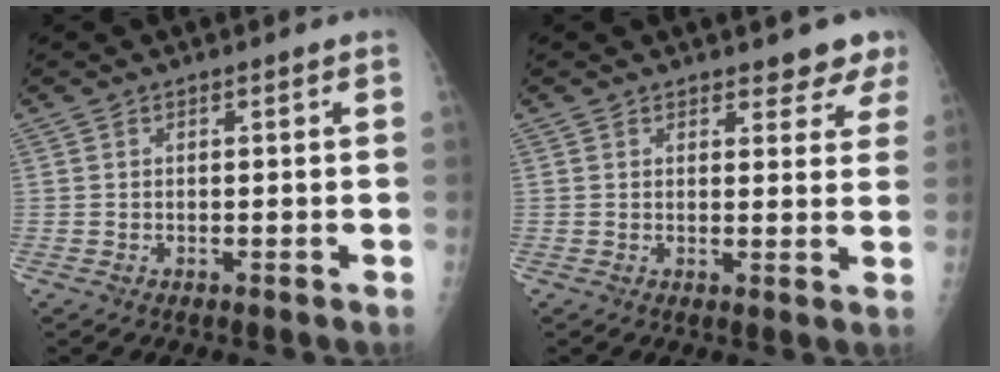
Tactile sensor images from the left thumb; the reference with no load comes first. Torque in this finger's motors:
{"motor_torque": [0.55, 0.59, 0.12, -0.29, 0.07]}